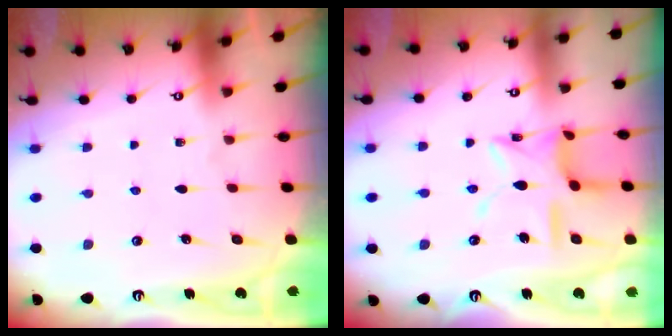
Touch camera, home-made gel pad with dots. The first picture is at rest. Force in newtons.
{"total": 12.5, "press": 12.5, "slide": 0.8}